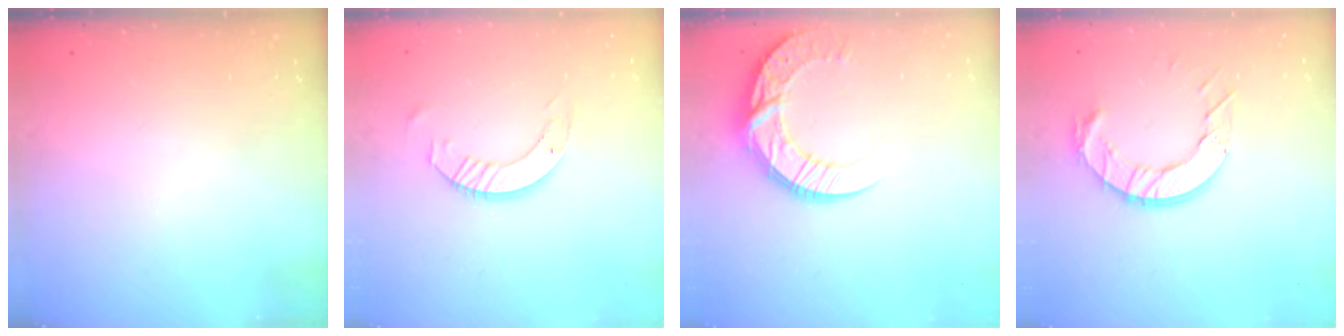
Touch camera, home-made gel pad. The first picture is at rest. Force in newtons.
{"total": 7.6, "press": 7.5, "slide": 0.5}
{"total": 13.9, "press": 13.8, "slide": 1.4}
{"total": 11.0, "press": 10.9, "slide": 1.1}